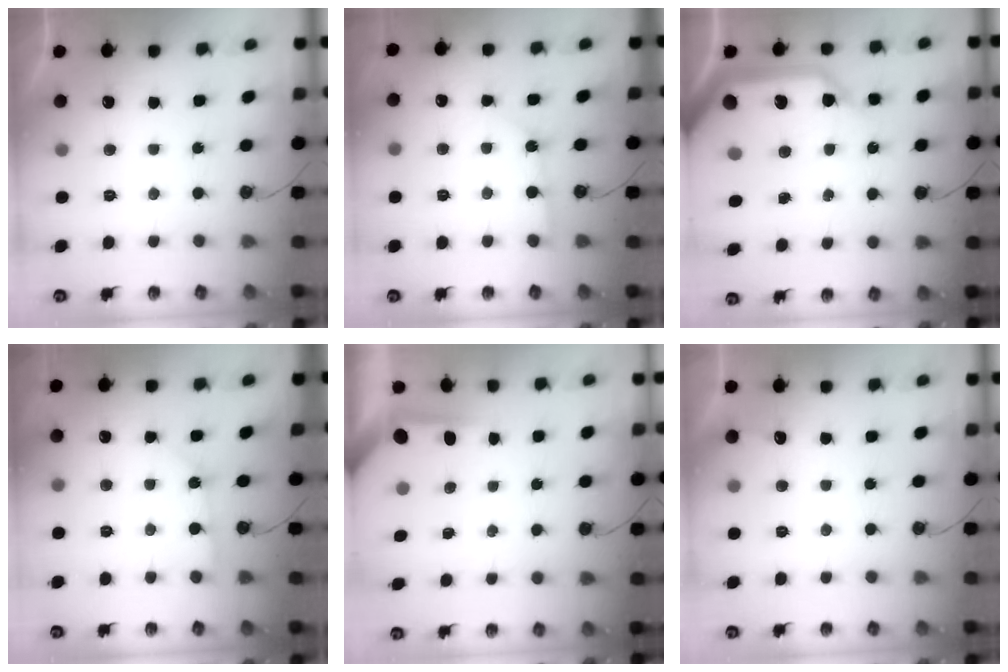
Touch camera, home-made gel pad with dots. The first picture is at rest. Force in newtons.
{"total": 2.7, "press": 2.7, "slide": 0.3}
{"total": 21.5, "press": 21.3, "slide": 3.1}
{"total": 1.8, "press": 1.7, "slide": 0.3}
{"total": 3.9, "press": 3.9, "slide": 0.3}
{"total": 2.8, "press": 2.8, "slide": 0.4}